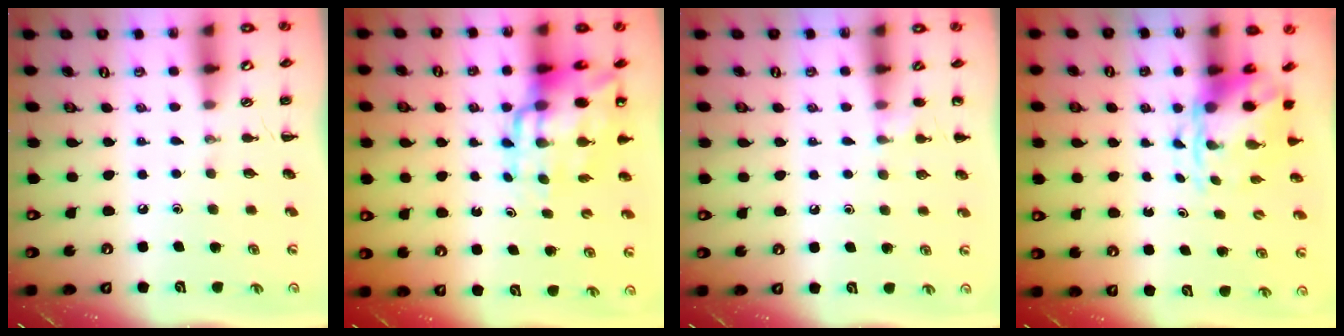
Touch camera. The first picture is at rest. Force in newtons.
{"total": 15.0, "press": 14.4, "slide": 4.2}
{"total": 5.5, "press": 5.3, "slide": 1.6}
{"total": 3.9, "press": 3.8, "slide": 0.9}